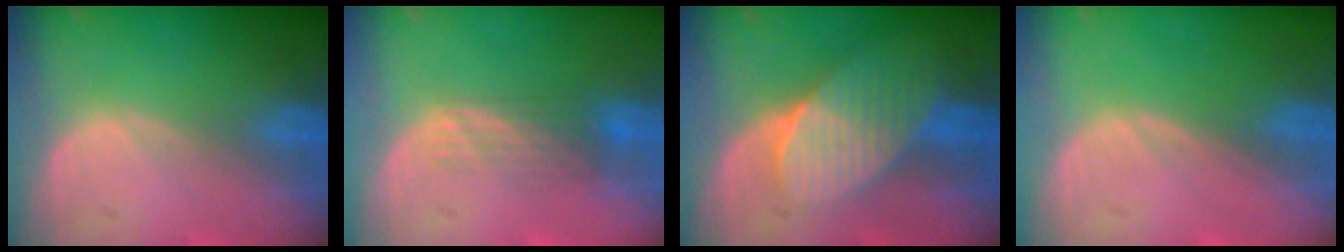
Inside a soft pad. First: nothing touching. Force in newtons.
{"total": 3.6, "press": 3.0, "slide": 2.0}
{"total": 7.7, "press": 6.9, "slide": 3.4}
{"total": 0.0}